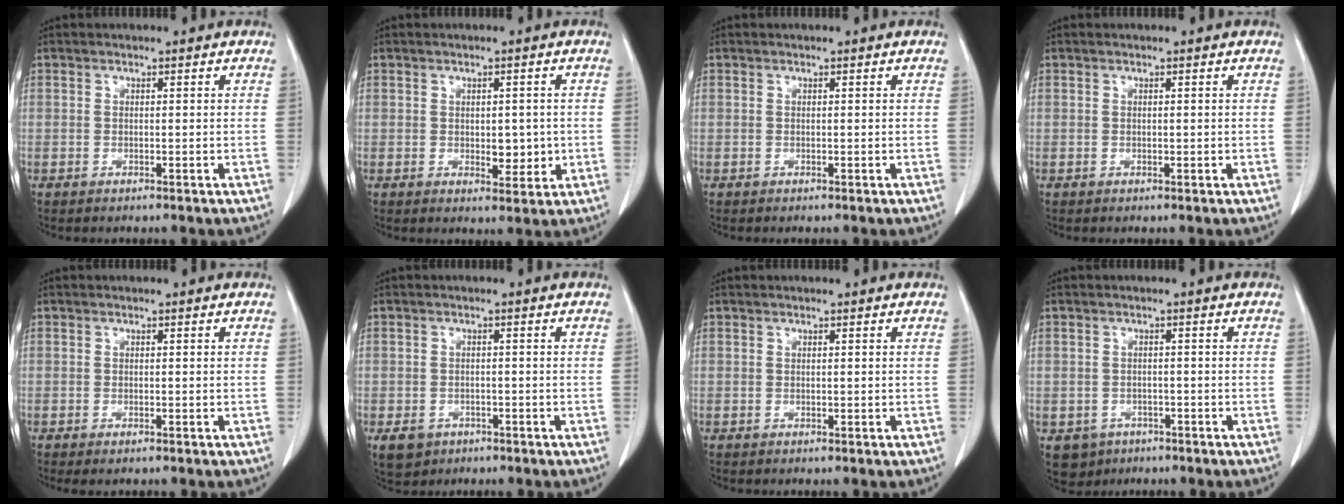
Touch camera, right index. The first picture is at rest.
{"total": 3.6, "force": [-0.2, 2.0, 2.9], "torque": [-0.032, -0.001, 0.007]}
{"total": 0.0}
{"total": 0.0}
{"total": 1.1, "force": [-0.7, 0.2, 0.8], "torque": [-0.012, -0.003, -0.005]}
{"total": 4.3, "force": [-2.3, 3.4, 1.2], "torque": [-0.016, 0.002, -0.026]}
{"total": 0.0}
{"total": 4.1, "force": [-2.2, 3.3, 0.7], "torque": [-0.006, 0.005, -0.025]}